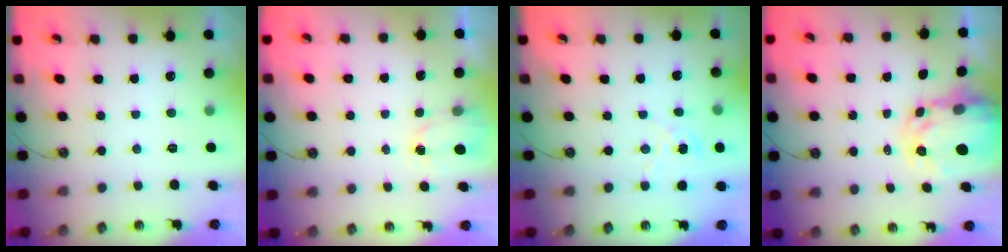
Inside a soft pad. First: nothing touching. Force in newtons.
{"total": 1.5, "press": 1.5, "slide": 0.3}
{"total": 2.5, "press": 2.5, "slide": 0.3}
{"total": 5.5, "press": 5.5, "slide": 0.6}